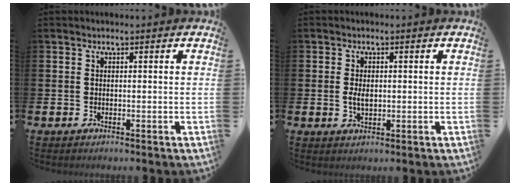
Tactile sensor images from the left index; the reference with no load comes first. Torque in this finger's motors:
{"motor_torque": [0.23, 0.06, 0.05, 0.03]}